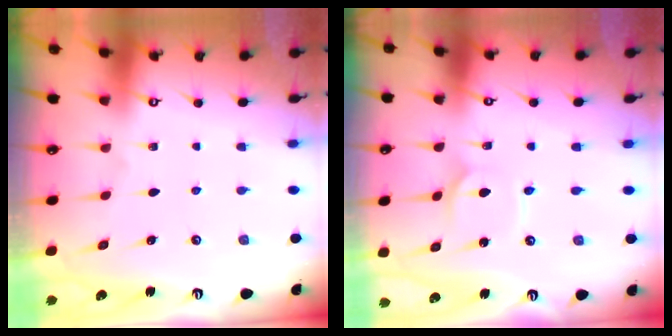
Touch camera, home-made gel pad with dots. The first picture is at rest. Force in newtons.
{"total": 2.5, "press": 2.5, "slide": 0.1}